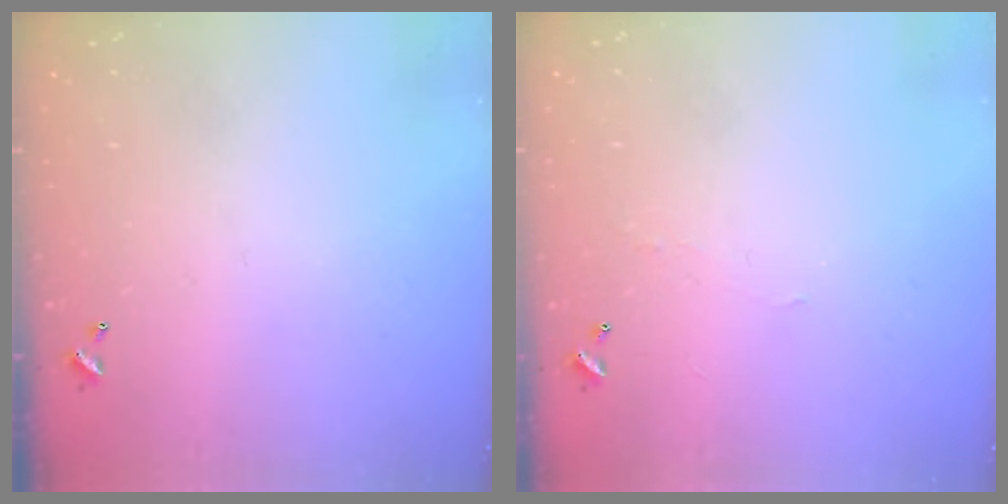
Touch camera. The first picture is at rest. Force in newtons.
{"total": 1.2, "press": 1.1, "slide": 0.3}